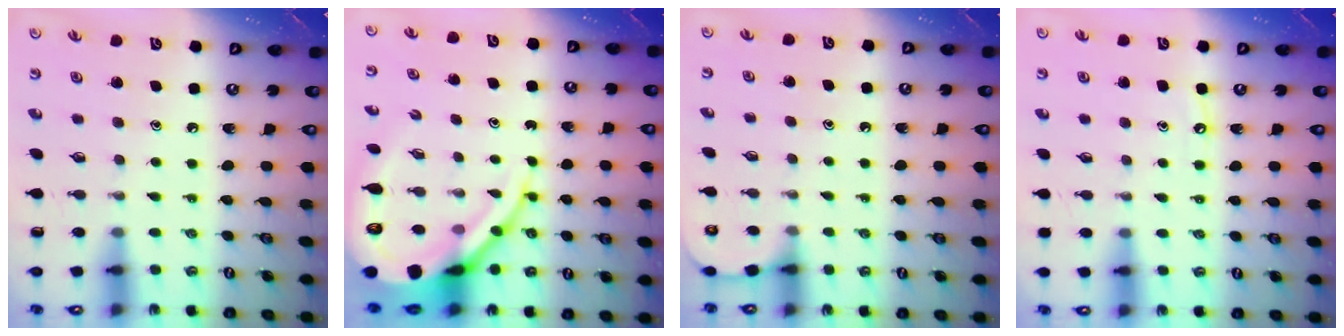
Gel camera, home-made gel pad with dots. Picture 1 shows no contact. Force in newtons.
{"total": 15.0, "press": 14.9, "slide": 1.5}
{"total": 3.4, "press": 3.4, "slide": 0.4}
{"total": 4.7, "press": 4.7, "slide": 0.7}